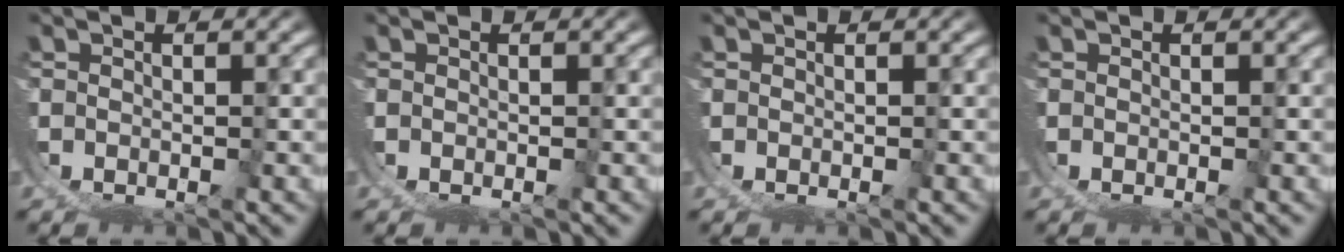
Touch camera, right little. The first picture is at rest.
{"total": 0.0}
{"total": 0.0}
{"total": 0.0}